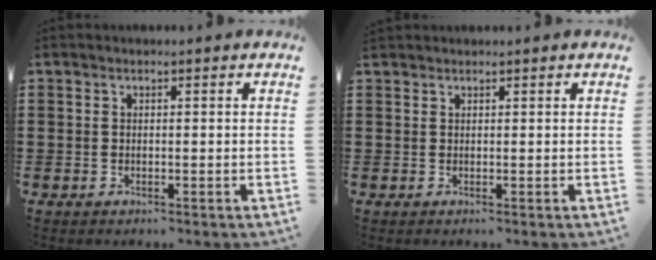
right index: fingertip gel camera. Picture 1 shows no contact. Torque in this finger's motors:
{"motor_torque": [0.63, 0.98, 0.07, 0.03]}